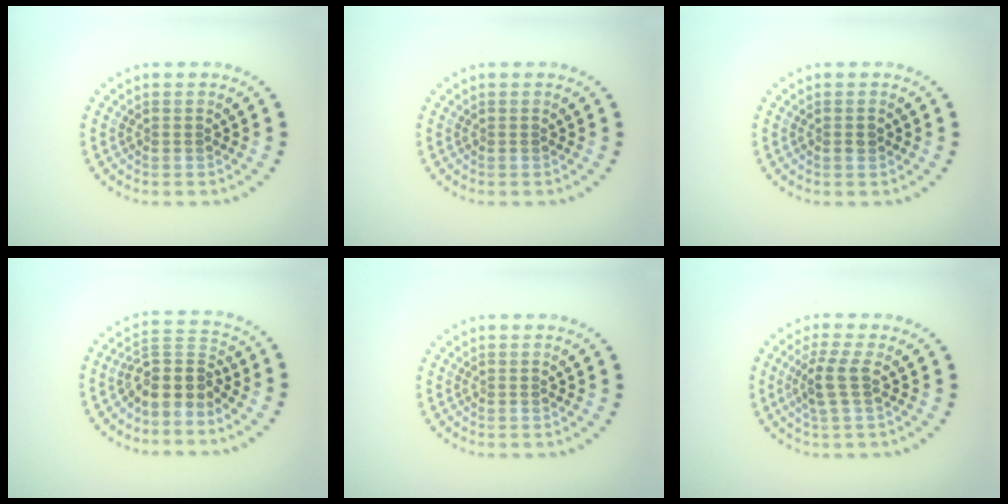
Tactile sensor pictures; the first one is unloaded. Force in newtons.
{"total": 0.0}
{"total": 0.7, "press": 0.7, "slide": 0.2}
{"total": 3.7, "press": 2.9, "slide": 2.4}
{"total": 0.0}
{"total": 2.7, "press": 2.1, "slide": 1.7}